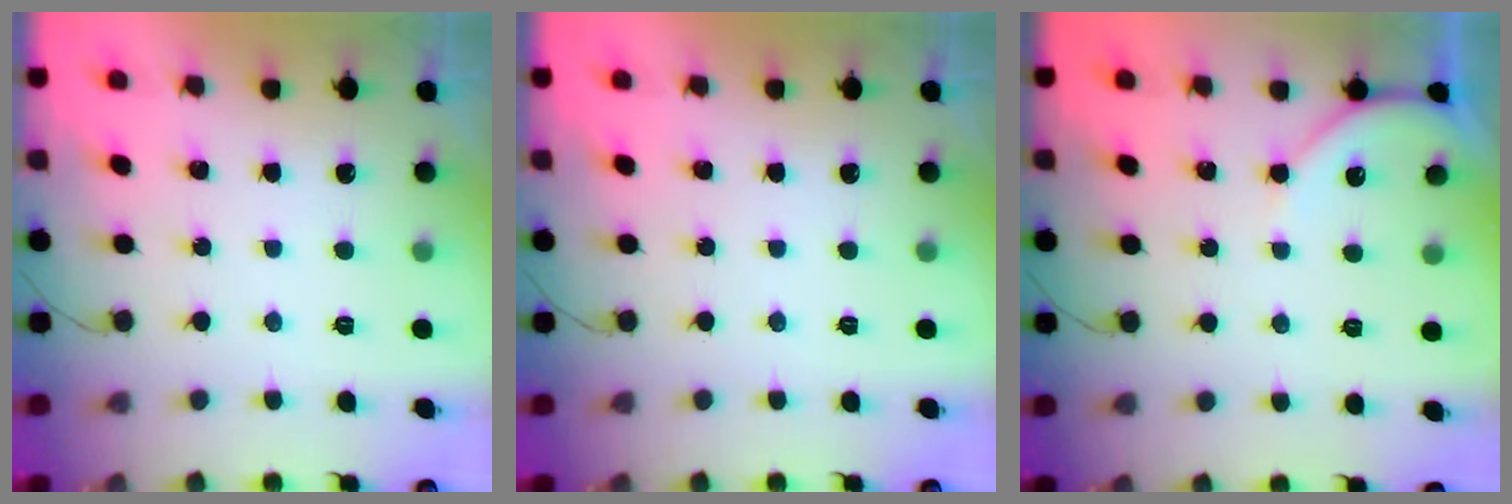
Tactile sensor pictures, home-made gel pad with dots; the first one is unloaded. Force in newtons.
{"total": 0.0}
{"total": 5.5, "press": 5.5, "slide": 0.8}